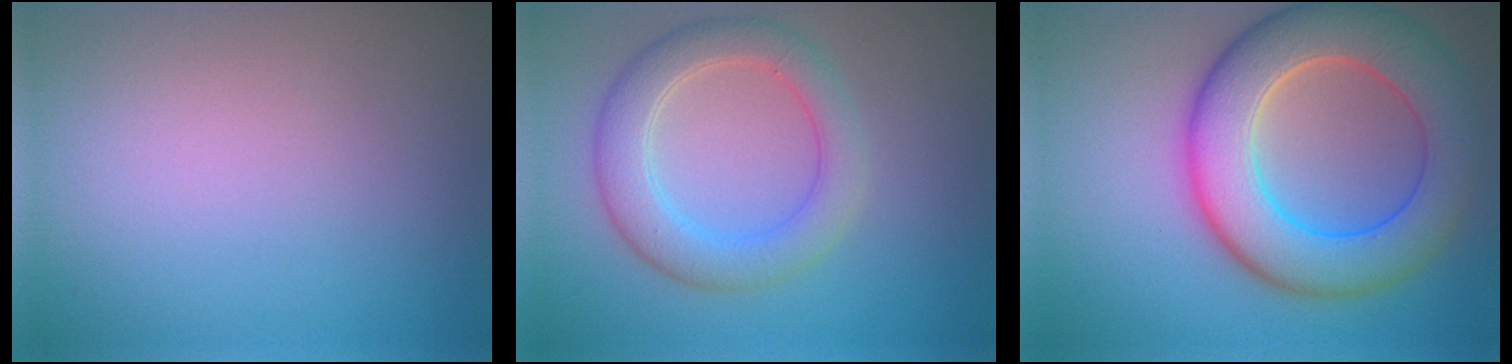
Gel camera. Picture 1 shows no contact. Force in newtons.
{"total": 4.6, "press": 4.6, "slide": 0.2}
{"total": 9.2, "press": 9.1, "slide": 0.4}